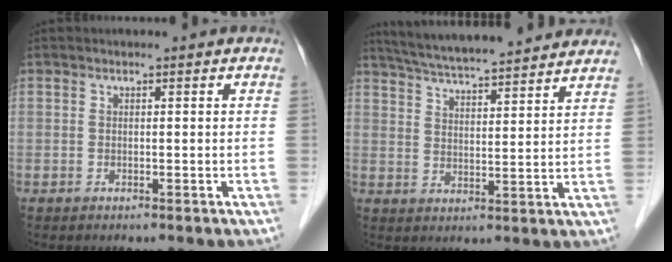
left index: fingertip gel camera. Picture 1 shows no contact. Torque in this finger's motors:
{"motor_torque": [-0.28, -1.23, 0.27, 0.10]}